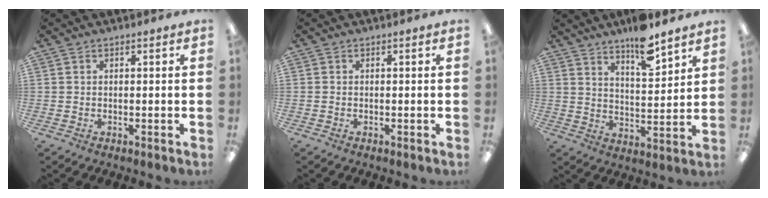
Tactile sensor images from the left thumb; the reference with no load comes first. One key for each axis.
{"total": 0.0}
{"total": 10.1, "fx": 8.3, "fy": 2.4, "fz": 5.2, "tx": -0.078, "ty": -0.056, "tz": 0.143}